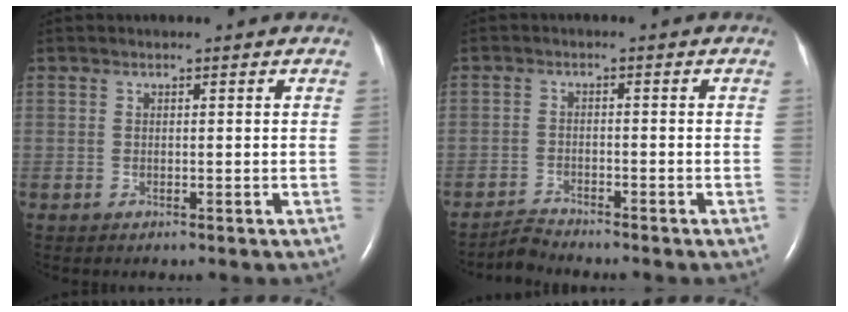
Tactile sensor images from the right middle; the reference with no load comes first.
{"total": 2.5, "force": [-2.4, -0.5, -0.5], "torque": [0.010, -0.019, -0.046]}